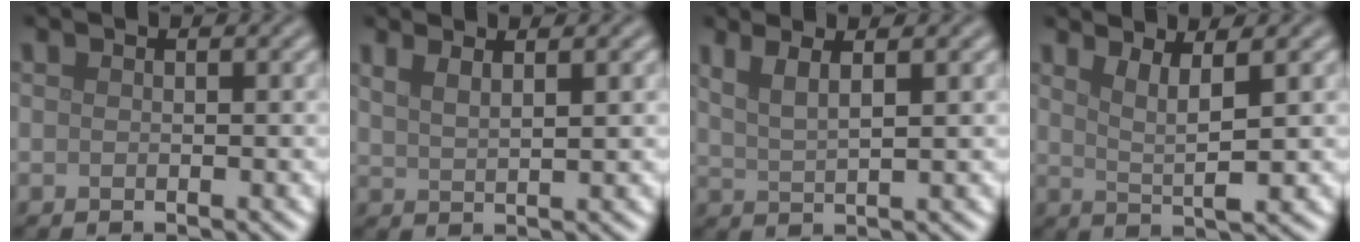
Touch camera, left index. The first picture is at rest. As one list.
[{"total": 2.5, "force": [1.5, 0.8, 1.7], "torque": [-0.019, 0.008, 0.019]}, {"total": 2.9, "force": [1.5, 0.8, 2.3], "torque": [-0.036, 0.007, 0.025]}, {"total": 2.9, "force": [1.4, 0.5, 2.5], "torque": [-0.044, -0.008, 0.029]}]